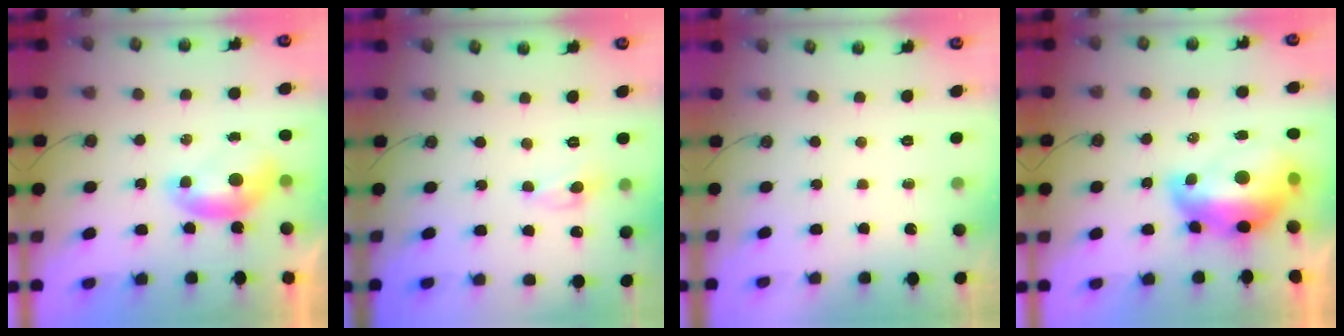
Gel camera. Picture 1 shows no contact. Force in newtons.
{"total": 0.0}
{"total": 0.0}
{"total": 7.5, "press": 7.4, "slide": 1.2}